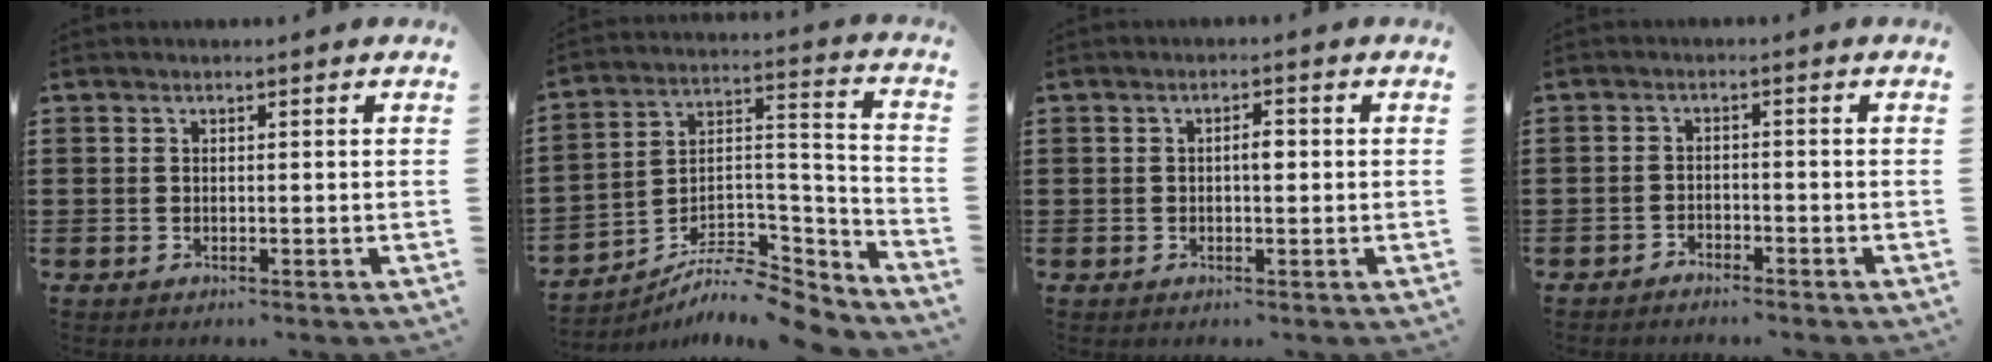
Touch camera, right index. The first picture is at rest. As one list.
[{"total": 8.5, "force": [-7.5, 2.4, 3.0], "torque": [-0.043, 0.011, -0.145]}, {"total": 2.3, "force": [0.0, 0.8, 2.1], "torque": [-0.040, 0.004, -0.002]}, {"total": 1.7, "force": [-1.7, 0.2, -0.1], "torque": [-0.004, 0.006, -0.038]}]